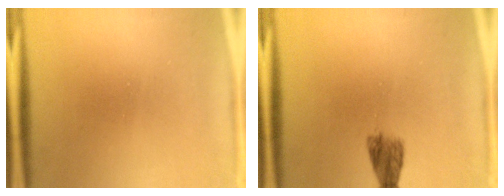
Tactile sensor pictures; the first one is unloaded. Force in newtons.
{"total": 2.1}